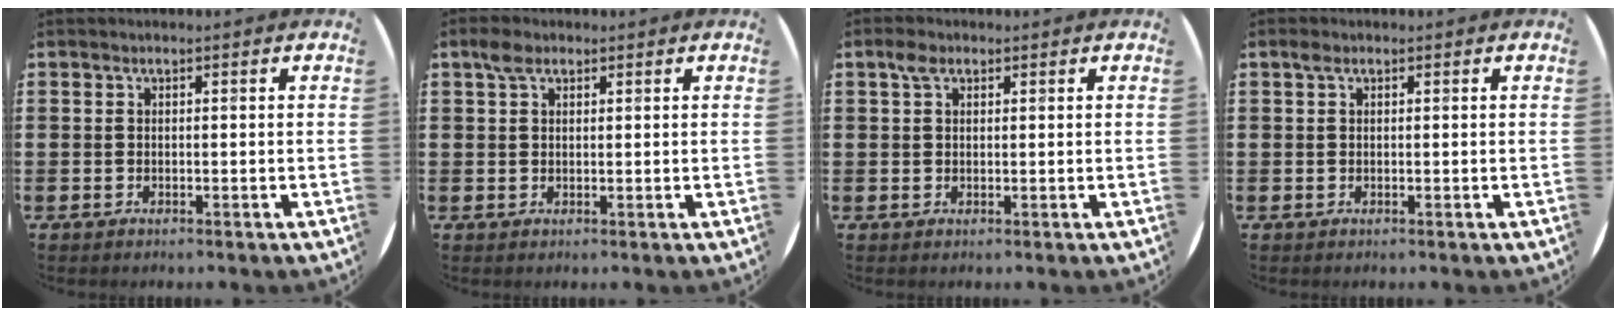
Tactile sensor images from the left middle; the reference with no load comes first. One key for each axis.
{"total": 2.3, "fx": 1.5, "fy": 1.2, "fz": 1.1, "tx": -0.017, "ty": 0.003, "tz": 0.027}
{"total": 1.9, "fx": 1.1, "fy": 1.1, "fz": 1.1, "tx": -0.017, "ty": 0.002, "tz": 0.019}
{"total": 0.7, "fx": 0.4, "fy": 0.4, "fz": 0.4, "tx": -0.002, "ty": 0.002, "tz": 0.006}